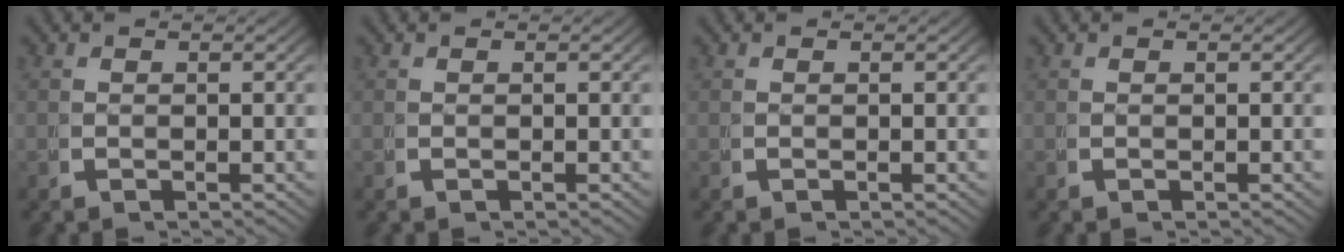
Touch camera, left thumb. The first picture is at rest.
{"total": 0.0}
{"total": 0.0}
{"total": 0.0}